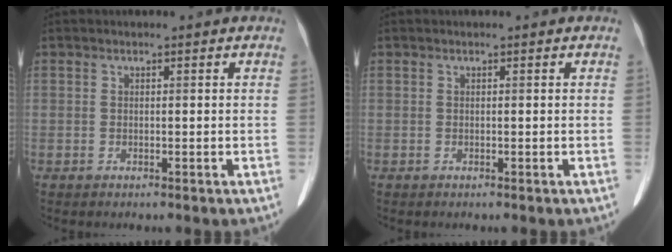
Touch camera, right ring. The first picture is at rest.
{"total": 0.0}